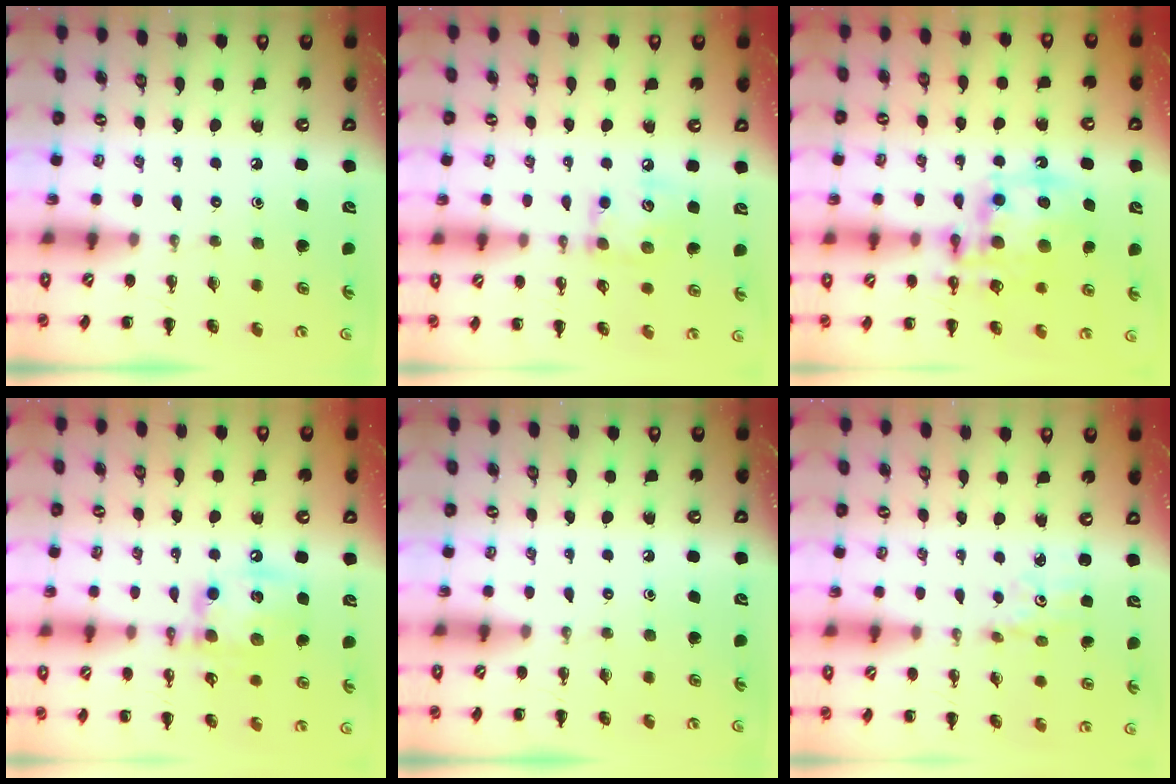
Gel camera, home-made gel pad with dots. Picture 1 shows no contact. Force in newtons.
{"total": 8.7, "press": 8.7, "slide": 0.3}
{"total": 14.6, "press": 14.3, "slide": 3.1}
{"total": 13.5, "press": 13.3, "slide": 2.1}
{"total": 0.0}
{"total": 2.1, "press": 2.0, "slide": 0.7}